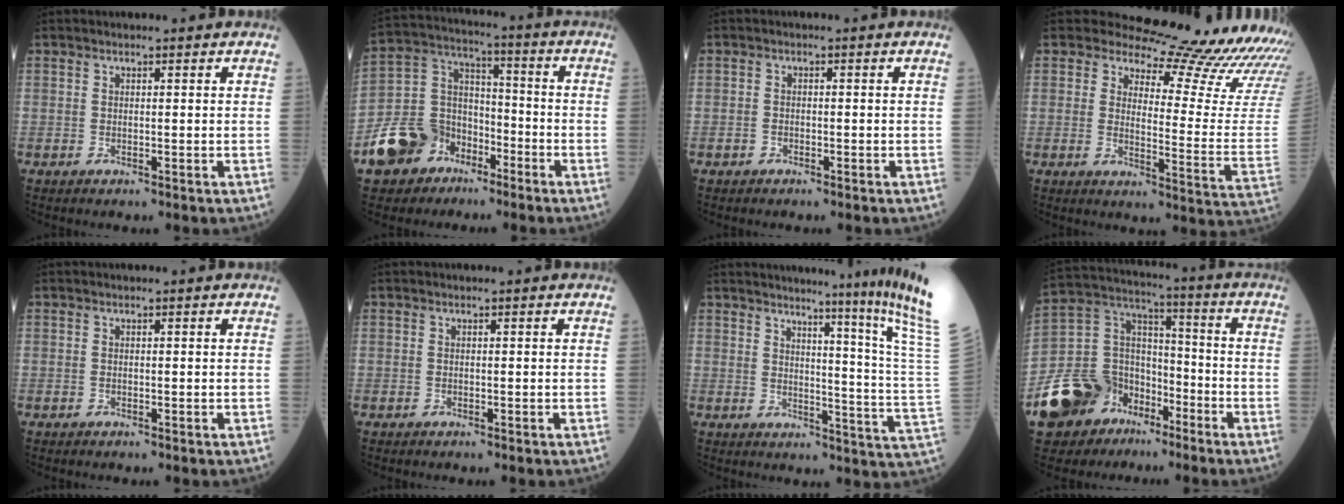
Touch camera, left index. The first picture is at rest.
{"total": 12.3, "force": [-7.1, 8.9, 4.6], "torque": [-0.116, 0.021, -0.131]}
{"total": 1.1, "force": [-0.7, 0.8, 0.2], "torque": [-0.005, 0.004, -0.011]}
{"total": 21.7, "force": [21.1, 1.1, 5.0], "torque": [-0.071, -0.153, 0.231]}
{"total": 0.0}
{"total": 0.0}
{"total": 16.0, "force": [12.3, -5.1, 8.7], "torque": [-0.116, -0.117, 0.138]}
{"total": 18.4, "force": [-10.6, 12.5, 8.3], "torque": [-0.186, 0.036, -0.185]}